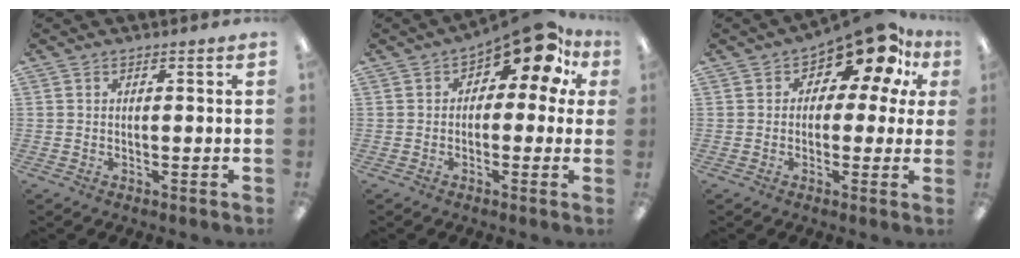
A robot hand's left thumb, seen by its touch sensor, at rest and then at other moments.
{"total": 11.6, "force": [7.0, 5.2, 7.6], "torque": [-0.105, -0.038, 0.117]}
{"total": 12.7, "force": [8.7, 5.6, 7.4], "torque": [-0.116, -0.057, 0.151]}